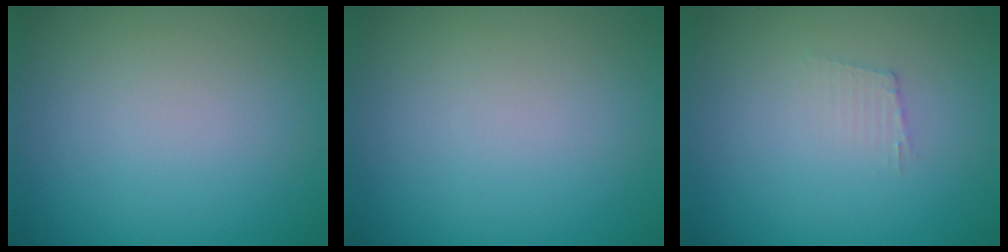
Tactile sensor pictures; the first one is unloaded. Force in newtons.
{"total": 0.0}
{"total": 1.1, "press": 1.0, "slide": 0.2}